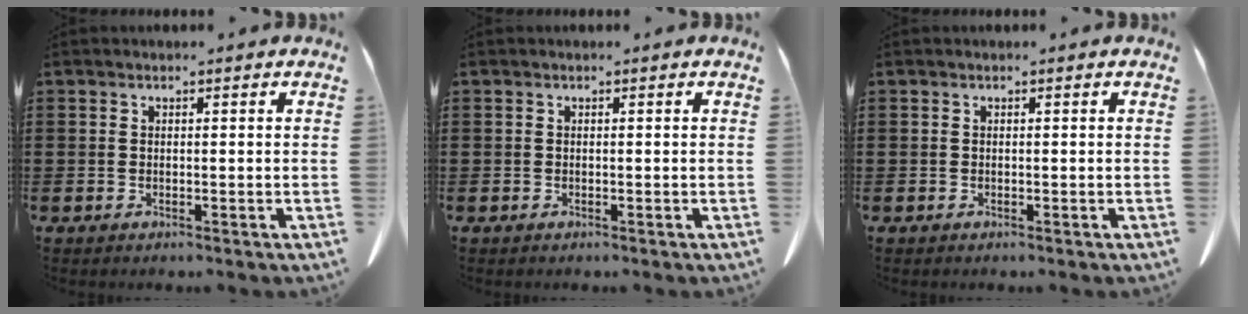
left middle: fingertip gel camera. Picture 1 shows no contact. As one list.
[{"total": 0.0}, {"total": 0.0}]